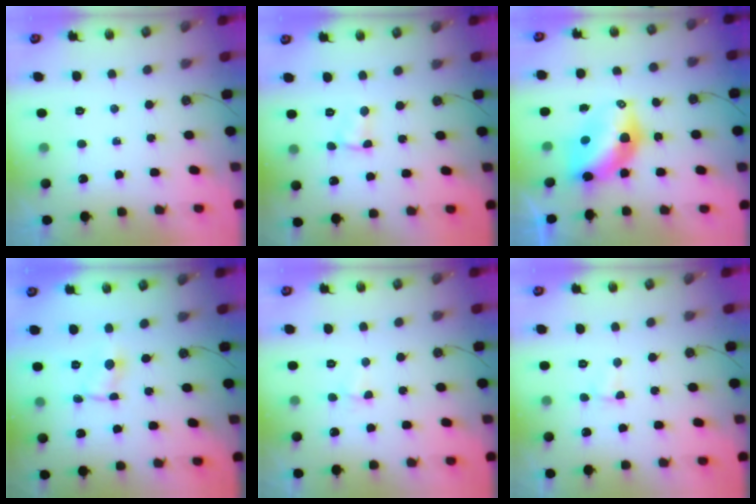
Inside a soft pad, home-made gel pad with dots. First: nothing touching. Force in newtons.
{"total": 1.9, "press": 1.9, "slide": 0.3}
{"total": 10.1, "press": 10.0, "slide": 0.9}
{"total": 1.1, "press": 1.1, "slide": 0.2}
{"total": 2.3, "press": 2.2, "slide": 0.5}
{"total": 1.7, "press": 1.5, "slide": 0.8}